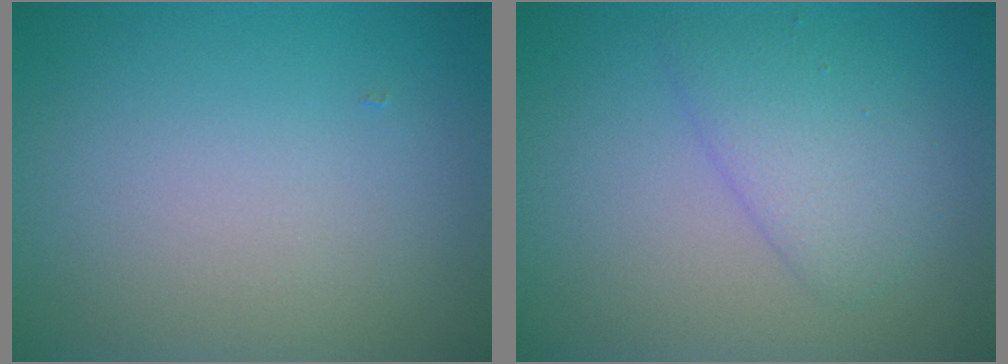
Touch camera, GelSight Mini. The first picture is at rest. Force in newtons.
{"total": 3.1, "press": 3.1, "slide": 0.2}